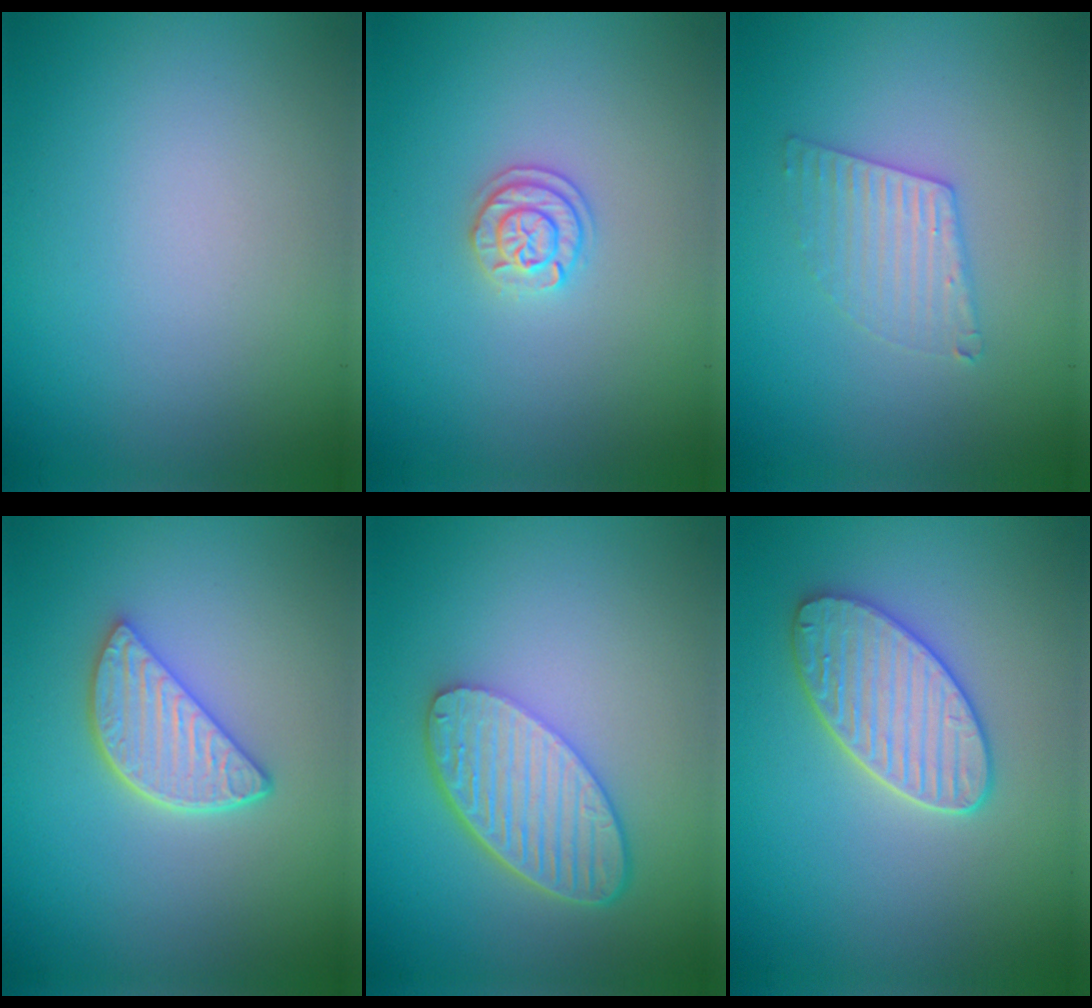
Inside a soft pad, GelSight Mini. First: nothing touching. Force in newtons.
{"total": 2.0, "press": 1.9, "slide": 0.8}
{"total": 2.5, "press": 2.5, "slide": 0.2}
{"total": 4.0, "press": 3.2, "slide": 2.4}
{"total": 5.8, "press": 4.3, "slide": 3.9}
{"total": 4.2, "press": 3.9, "slide": 1.5}